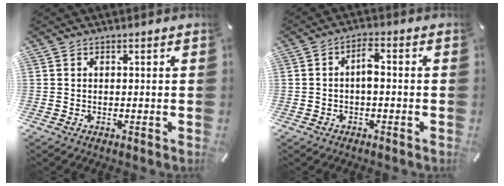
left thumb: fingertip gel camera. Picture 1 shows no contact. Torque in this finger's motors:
{"motor_torque": [0.08, -0.60, 0.15, 0.07, 0.00]}